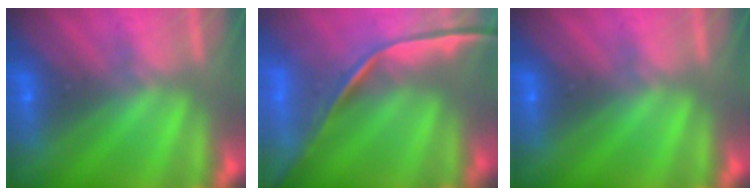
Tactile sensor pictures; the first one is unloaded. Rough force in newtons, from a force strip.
{"total": 7.4}
{"total": 0.0}